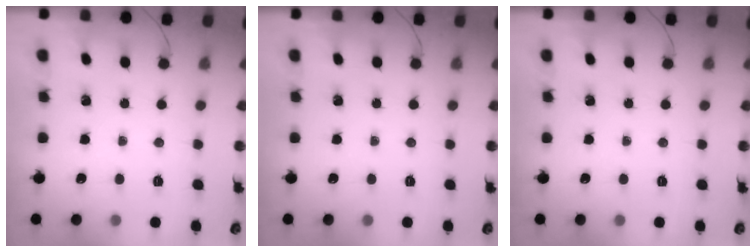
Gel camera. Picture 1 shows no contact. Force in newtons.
{"total": 0.0}
{"total": 0.0}